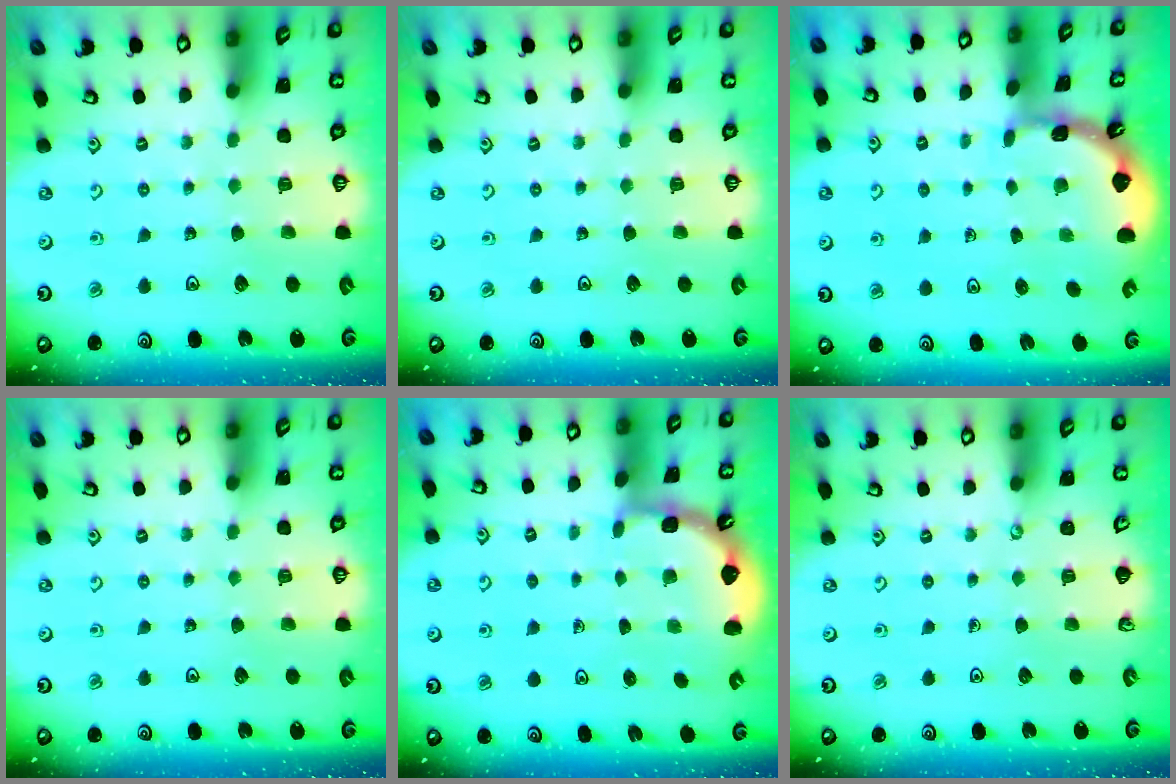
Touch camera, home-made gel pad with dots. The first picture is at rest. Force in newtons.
{"total": 0.0}
{"total": 1.7, "press": 1.7, "slide": 0.1}
{"total": 0.0}
{"total": 1.9, "press": 1.9, "slide": 0.2}
{"total": 0.0}